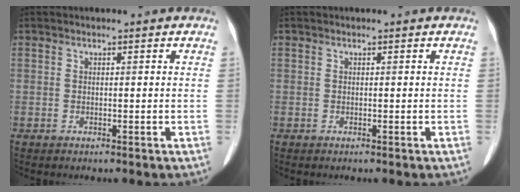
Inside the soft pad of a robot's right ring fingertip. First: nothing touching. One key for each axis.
{"total": 0.0}